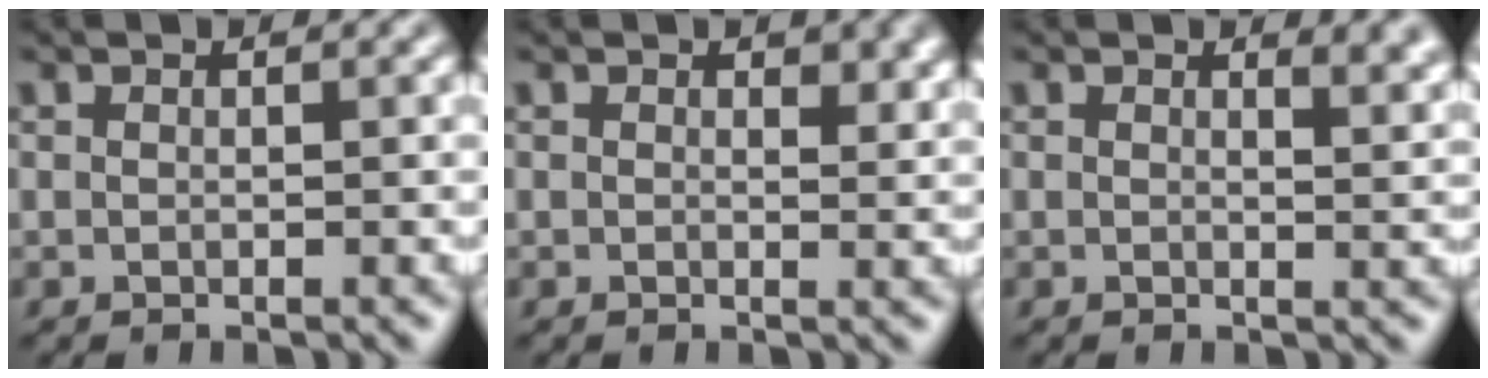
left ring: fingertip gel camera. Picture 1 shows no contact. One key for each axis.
{"total": 1.5, "fx": 0.6, "fy": 0.8, "fz": 1.1, "tx": -0.010, "ty": -0.004, "tz": 0.010}
{"total": 2.7, "fx": 1.7, "fy": 1.1, "fz": 1.8, "tx": -0.015, "ty": -0.001, "tz": 0.023}